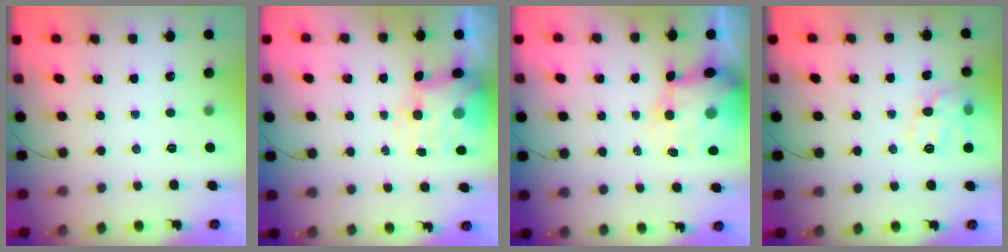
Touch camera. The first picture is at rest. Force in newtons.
{"total": 6.2, "press": 6.1, "slide": 1.4}
{"total": 6.9, "press": 6.5, "slide": 2.4}
{"total": 11.9, "press": 11.9, "slide": 0.4}